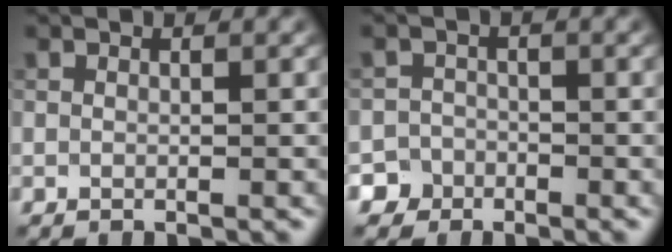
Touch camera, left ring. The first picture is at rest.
{"total": 3.7, "force": [-2.7, 2.6, -0.1], "torque": [0.024, -0.001, -0.047]}